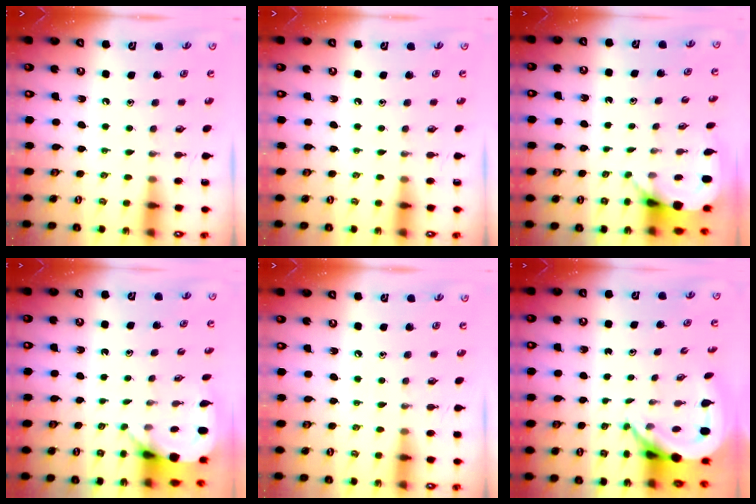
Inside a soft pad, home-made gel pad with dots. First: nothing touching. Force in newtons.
{"total": 0.0}
{"total": 3.8, "press": 3.8, "slide": 0.3}
{"total": 3.8, "press": 3.8, "slide": 0.2}
{"total": 2.3, "press": 2.2, "slide": 0.4}
{"total": 7.0, "press": 6.9, "slide": 1.1}